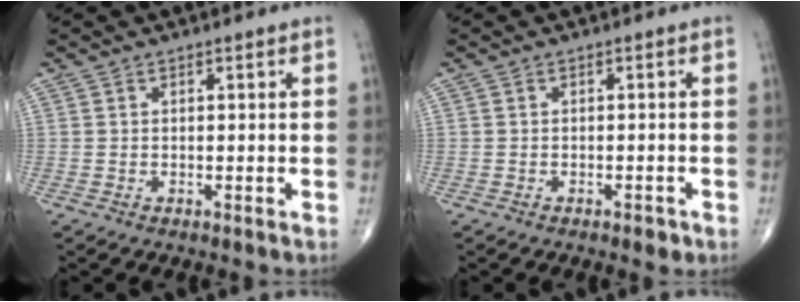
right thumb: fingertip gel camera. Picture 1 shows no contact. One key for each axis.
{"total": 1.3, "fx": -0.8, "fy": 0.6, "fz": 0.8, "tx": -0.009, "ty": 0.000, "tz": -0.011}